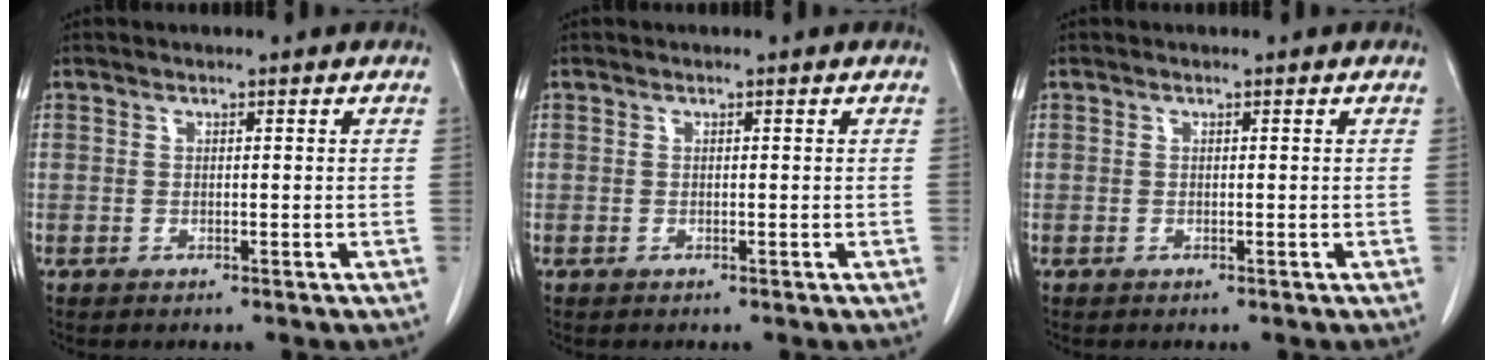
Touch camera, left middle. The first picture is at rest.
{"total": 0.0}
{"total": 0.0}